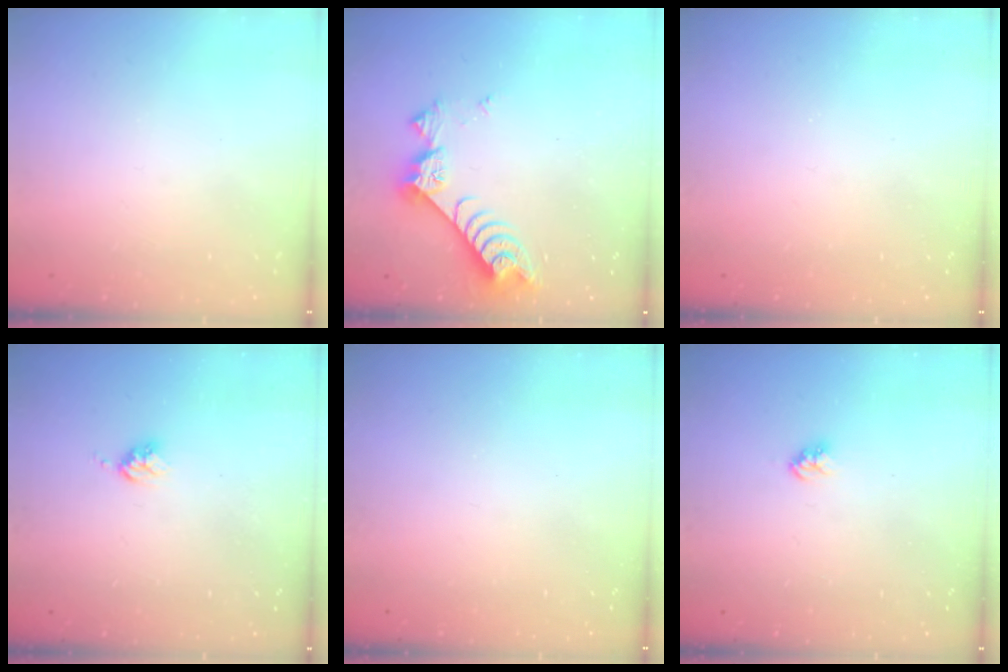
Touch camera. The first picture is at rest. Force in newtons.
{"total": 8.7, "press": 8.7, "slide": 0.4}
{"total": 0.0}
{"total": 3.7, "press": 3.6, "slide": 0.5}
{"total": 0.0}
{"total": 3.0, "press": 3.0, "slide": 0.3}